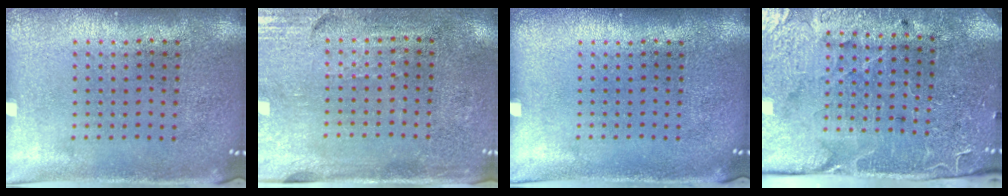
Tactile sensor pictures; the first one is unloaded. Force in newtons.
{"total": 3.5, "press": 3.0, "slide": 1.7}
{"total": 0.0}
{"total": 3.4, "press": 3.4, "slide": 0.6}